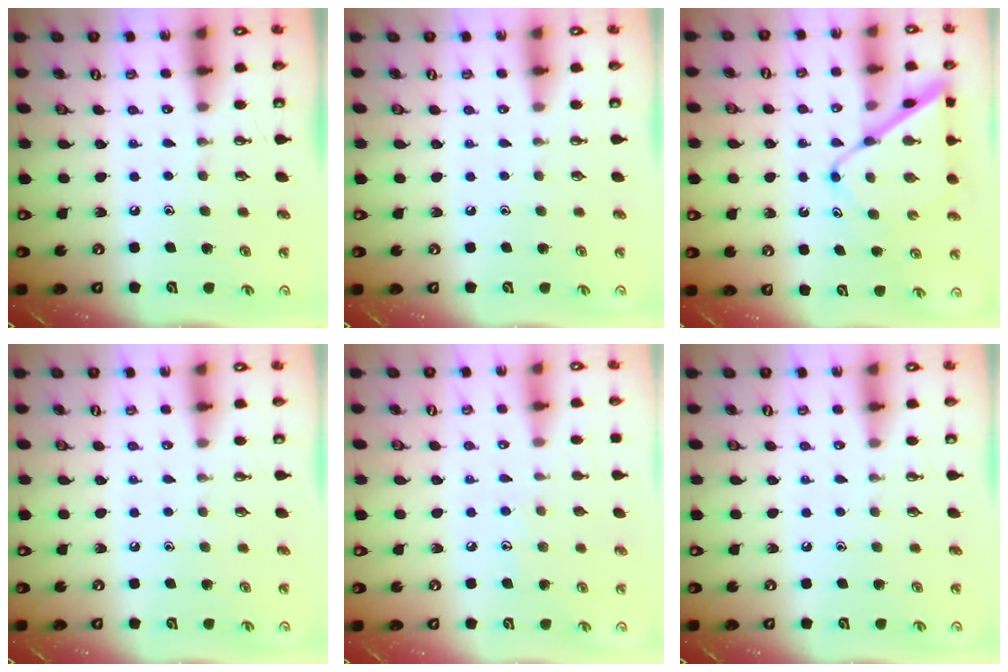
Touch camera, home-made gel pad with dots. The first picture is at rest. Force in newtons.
{"total": 0.0}
{"total": 11.0, "press": 10.9, "slide": 0.9}
{"total": 0.0}
{"total": 5.3, "press": 5.3, "slide": 0.5}
{"total": 0.0}